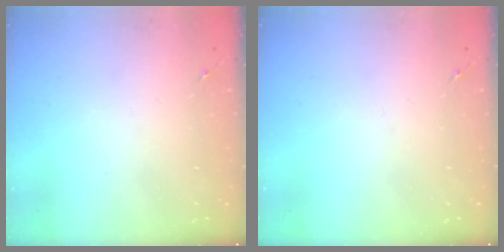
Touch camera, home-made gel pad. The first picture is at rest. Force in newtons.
{"total": 0.0}